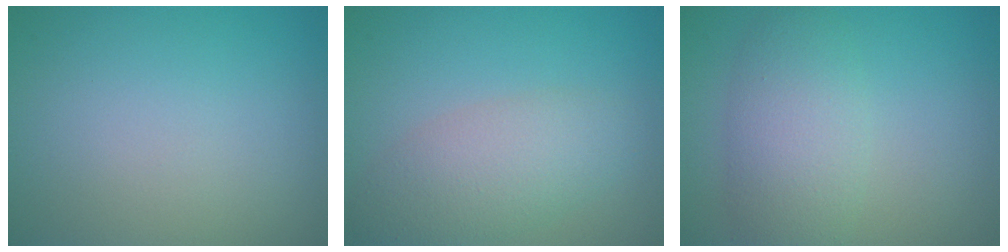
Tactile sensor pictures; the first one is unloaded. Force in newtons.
{"total": 4.0, "press": 4.0, "slide": 0.3}
{"total": 4.8, "press": 4.8, "slide": 0.3}